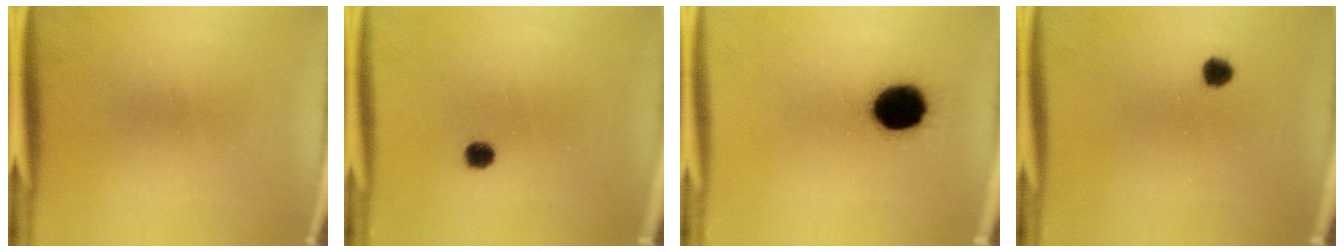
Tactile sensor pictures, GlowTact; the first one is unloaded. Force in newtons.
{"total": 2.8}
{"total": 13.9}
{"total": 2.4}